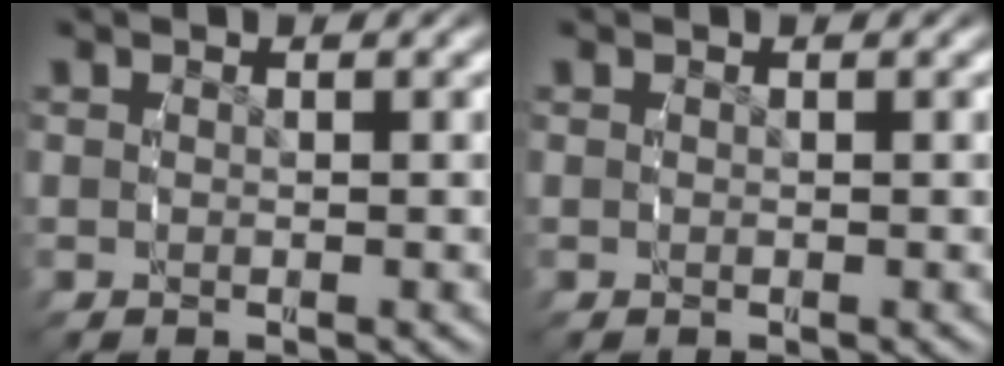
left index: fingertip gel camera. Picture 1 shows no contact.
{"total": 0.0}